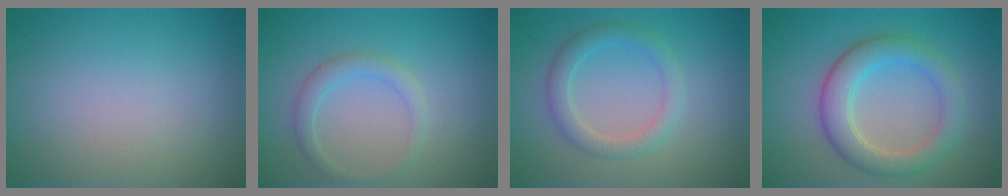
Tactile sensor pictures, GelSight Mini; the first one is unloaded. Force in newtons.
{"total": 1.9, "press": 1.9, "slide": 0.1}
{"total": 2.6, "press": 2.6, "slide": 0.1}
{"total": 4.6, "press": 4.6, "slide": 0.3}